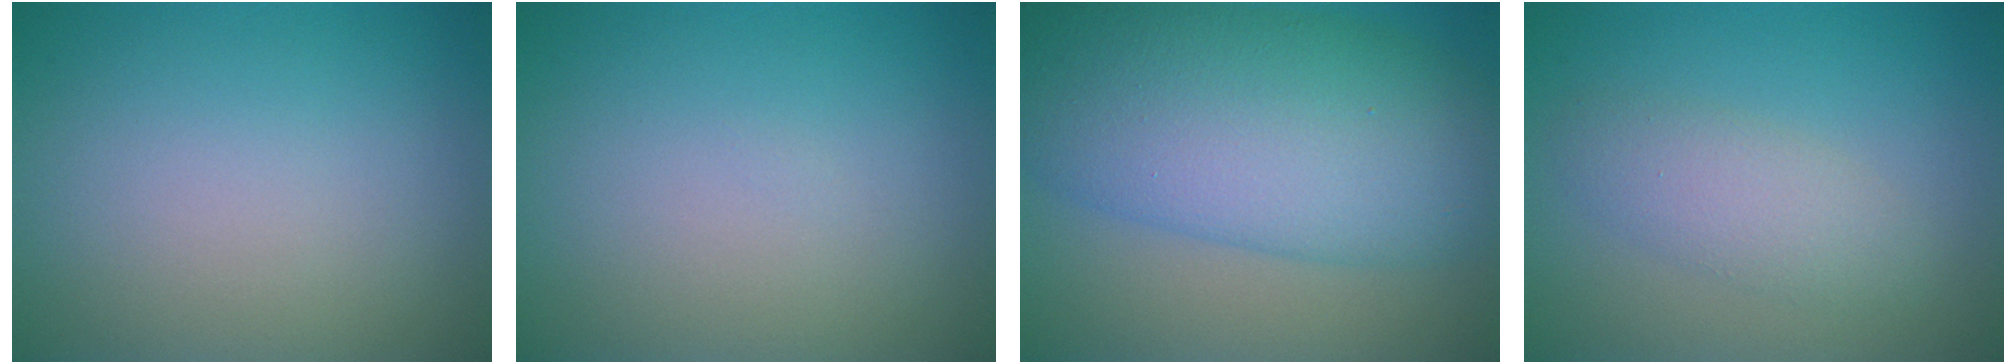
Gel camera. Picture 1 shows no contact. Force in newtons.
{"total": 0.0}
{"total": 12.3, "press": 12.3, "slide": 0.3}
{"total": 2.8, "press": 2.8, "slide": 0.0}